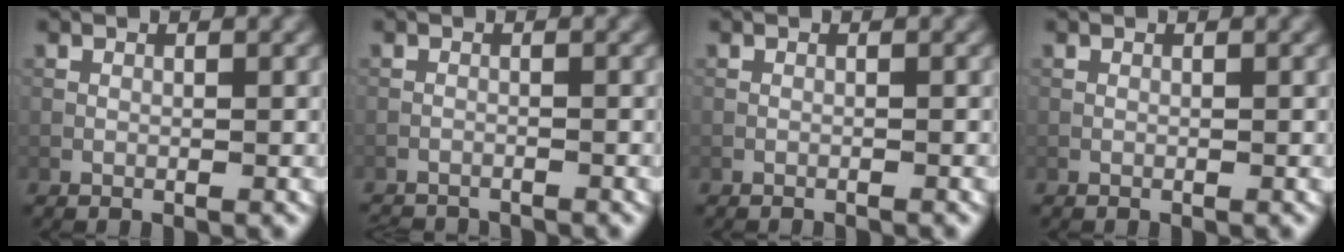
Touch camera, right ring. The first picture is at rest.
{"total": 3.6, "force": [-3.5, 0.3, 0.5], "torque": [-0.016, -0.013, -0.057]}
{"total": 1.2, "force": [-1.2, 0.1, 0.3], "torque": [0.001, 0.003, -0.017]}
{"total": 0.0}